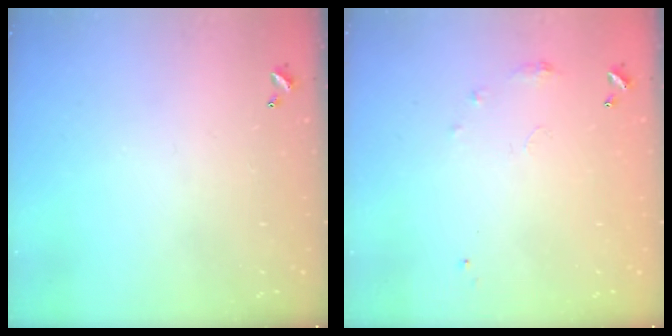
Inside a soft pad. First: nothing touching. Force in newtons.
{"total": 6.0, "press": 5.9, "slide": 0.8}